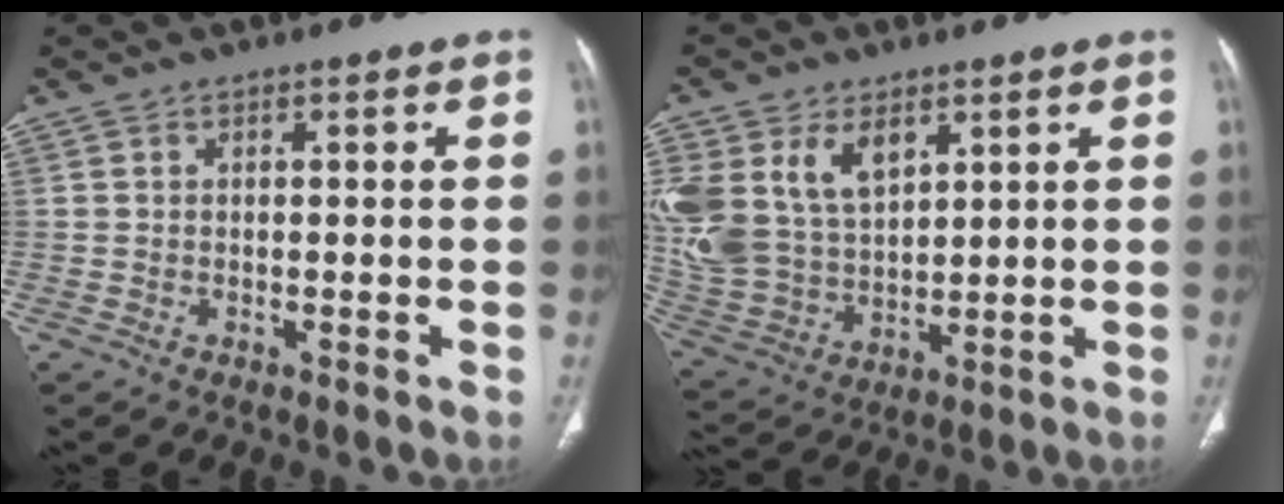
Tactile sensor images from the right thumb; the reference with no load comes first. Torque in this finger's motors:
{"motor_torque": [-0.46, 0.88, 0.58, 0.63, 0.14]}